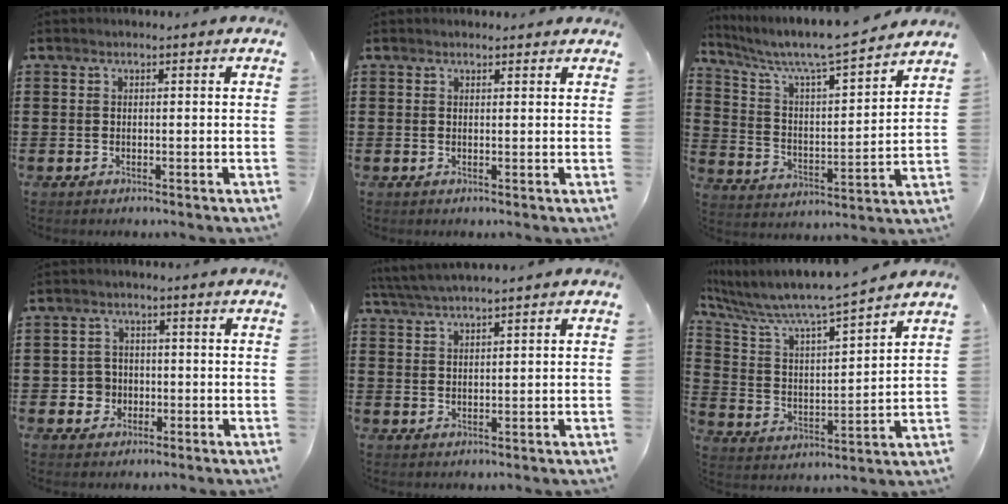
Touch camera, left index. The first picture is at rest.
{"total": 0.9, "force": [0.8, 0.2, 0.1], "torque": [-0.004, 0.001, 0.016]}
{"total": 6.7, "force": [6.0, 0.4, 2.9], "torque": [-0.084, -0.047, 0.094]}
{"total": 3.2, "force": [-0.8, 3.0, 0.8], "torque": [-0.034, 0.001, -0.023]}
{"total": 3.2, "force": [2.9, -0.5, 1.1], "torque": [-0.030, -0.004, 0.054]}
{"total": 7.1, "force": [6.5, 0.3, 2.9], "torque": [-0.086, -0.050, 0.104]}